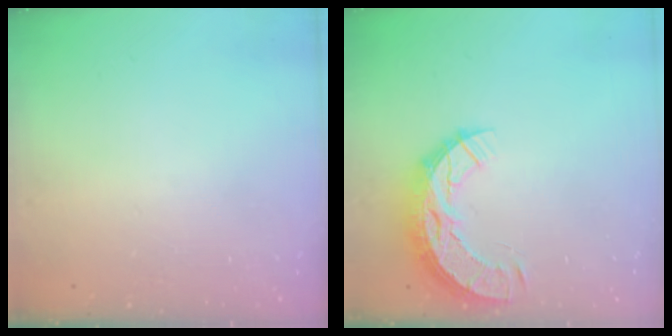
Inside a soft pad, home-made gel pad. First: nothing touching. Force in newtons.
{"total": 11.8, "press": 11.8, "slide": 1.0}